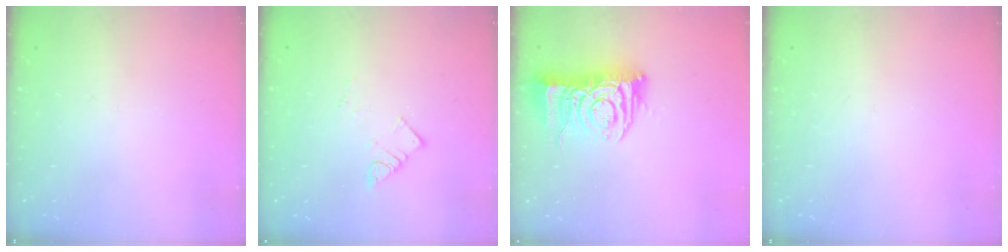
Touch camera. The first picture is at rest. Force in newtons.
{"total": 4.1, "press": 4.1, "slide": 0.2}
{"total": 11.3, "press": 11.2, "slide": 1.4}
{"total": 0.0}